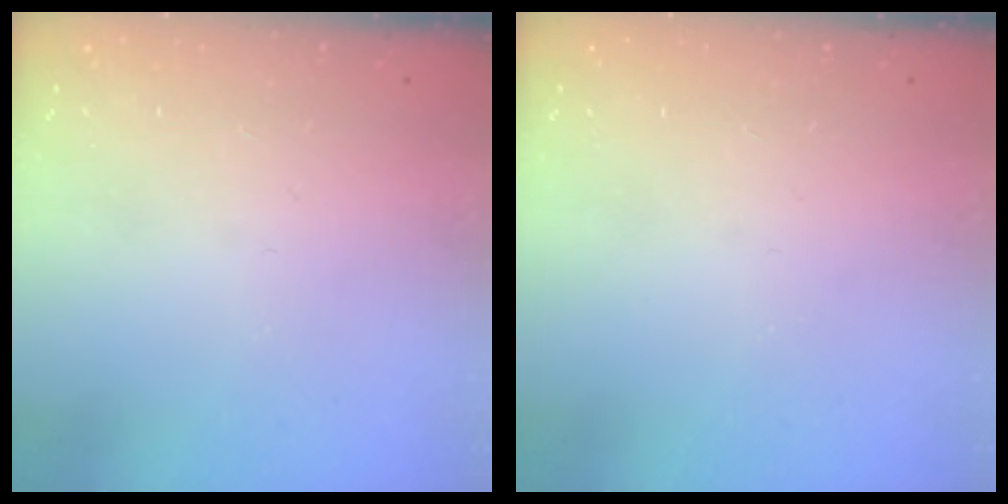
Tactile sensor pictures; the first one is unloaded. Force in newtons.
{"total": 0.0}